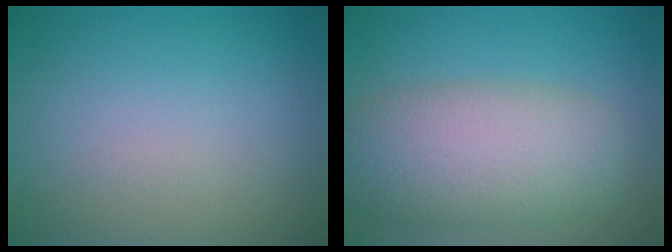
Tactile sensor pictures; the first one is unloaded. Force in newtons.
{"total": 7.5, "press": 7.4, "slide": 0.7}